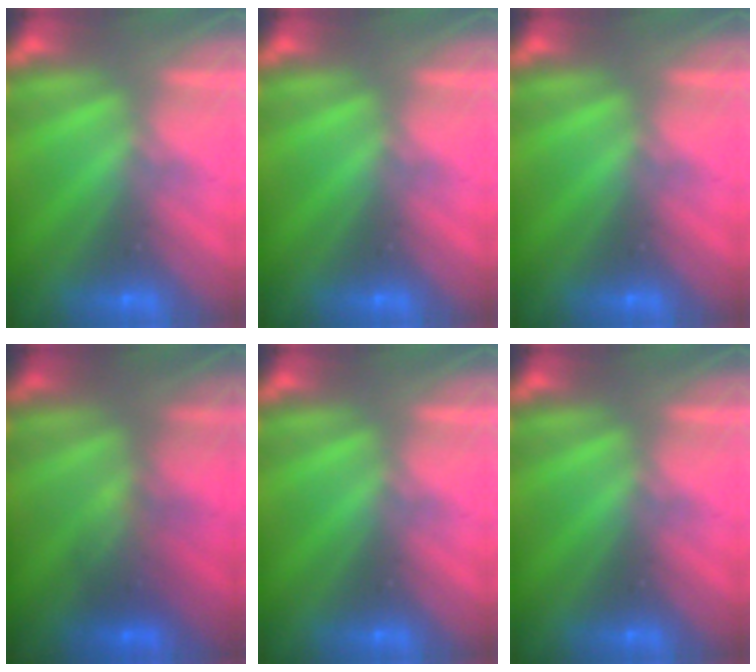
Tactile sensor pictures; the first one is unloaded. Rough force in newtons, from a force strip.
{"total": 0.0}
{"total": 0.0}
{"total": 2.2}
{"total": 0.0}
{"total": 0.0}